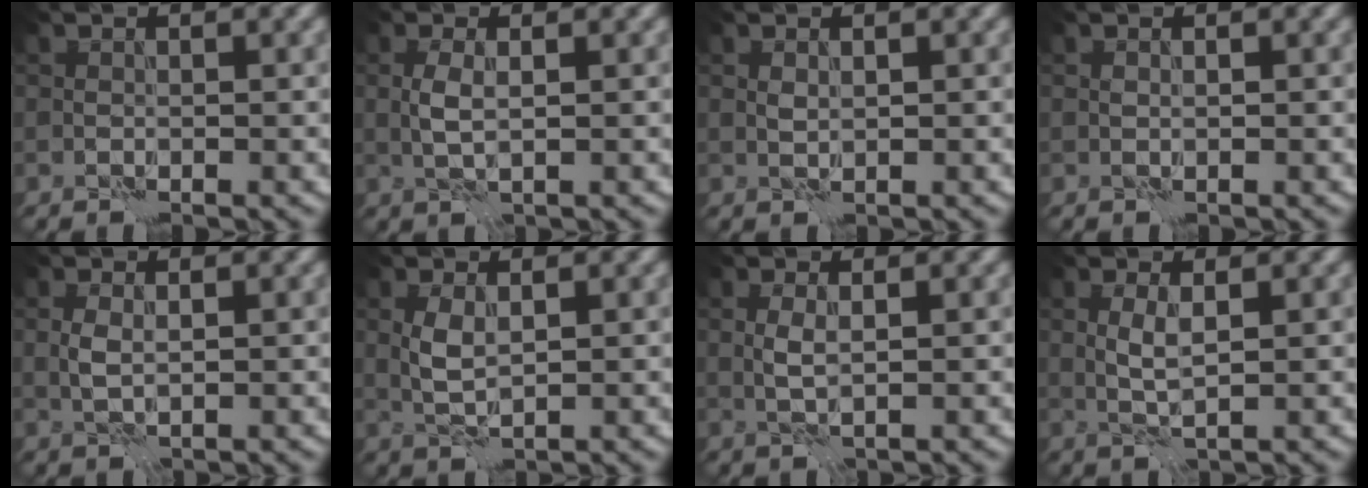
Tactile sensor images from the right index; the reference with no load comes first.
{"total": 1.7, "force": [0.1, 0.5, 1.6], "torque": [-0.039, 0.001, 0.003]}
{"total": 0.5, "force": [0.3, 0.2, 0.4], "torque": [-0.009, 0.001, 0.008]}
{"total": 0.0}
{"total": 1.3, "force": [0.1, 0.6, 1.1], "torque": [-0.027, 0.000, 0.006]}
{"total": 2.1, "force": [0.5, 1.0, 1.8], "torque": [-0.047, 0.002, 0.013]}
{"total": 1.3, "force": [0.2, 0.3, 1.2], "torque": [-0.031, 0.002, 0.006]}
{"total": 1.7, "force": [0.3, 0.2, 1.6], "torque": [-0.039, 0.003, 0.009]}